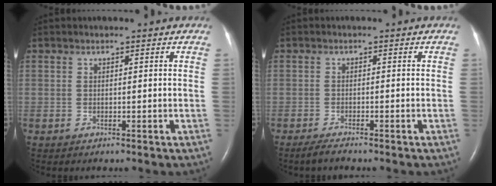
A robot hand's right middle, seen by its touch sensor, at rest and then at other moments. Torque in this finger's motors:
{"motor_torque": [0.12, -0.09, 0.00, 0.02]}